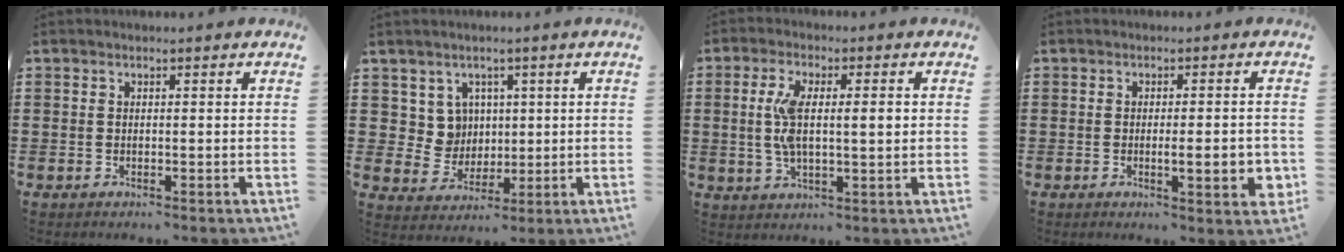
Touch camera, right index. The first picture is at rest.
{"total": 5.7, "force": [1.9, 5.2, 1.5], "torque": [-0.046, 0.008, 0.037]}
{"total": 6.9, "force": [0.8, 2.3, 6.5], "torque": [-0.132, 0.004, 0.009]}
{"total": 4.9, "force": [-0.9, 1.0, 4.7], "torque": [-0.060, -0.008, -0.017]}